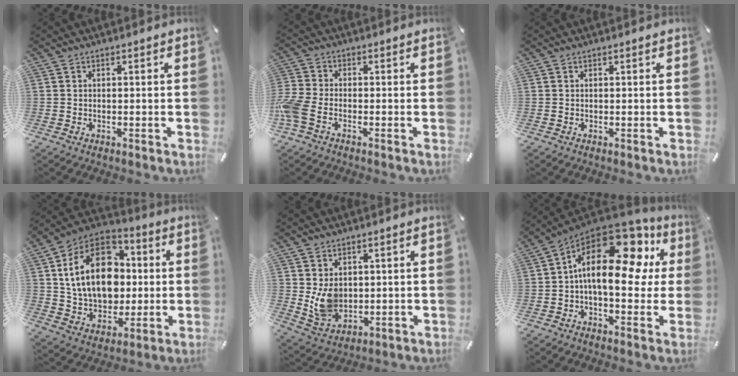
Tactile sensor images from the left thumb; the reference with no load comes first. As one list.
[{"total": 5.3, "force": [-2.3, 3.0, 3.8], "torque": [-0.098, 0.000, -0.047]}, {"total": 0.0}, {"total": 20.4, "force": [2.7, 15.3, 13.2], "torque": [-0.247, 0.012, 0.051]}, {"total": 7.8, "force": [1.8, 6.4, 4.0], "torque": [-0.077, -0.016, 0.030]}, {"total": 21.2, "force": [4.9, 11.3, 17.3], "torque": [-0.283, -0.026, 0.080]}]